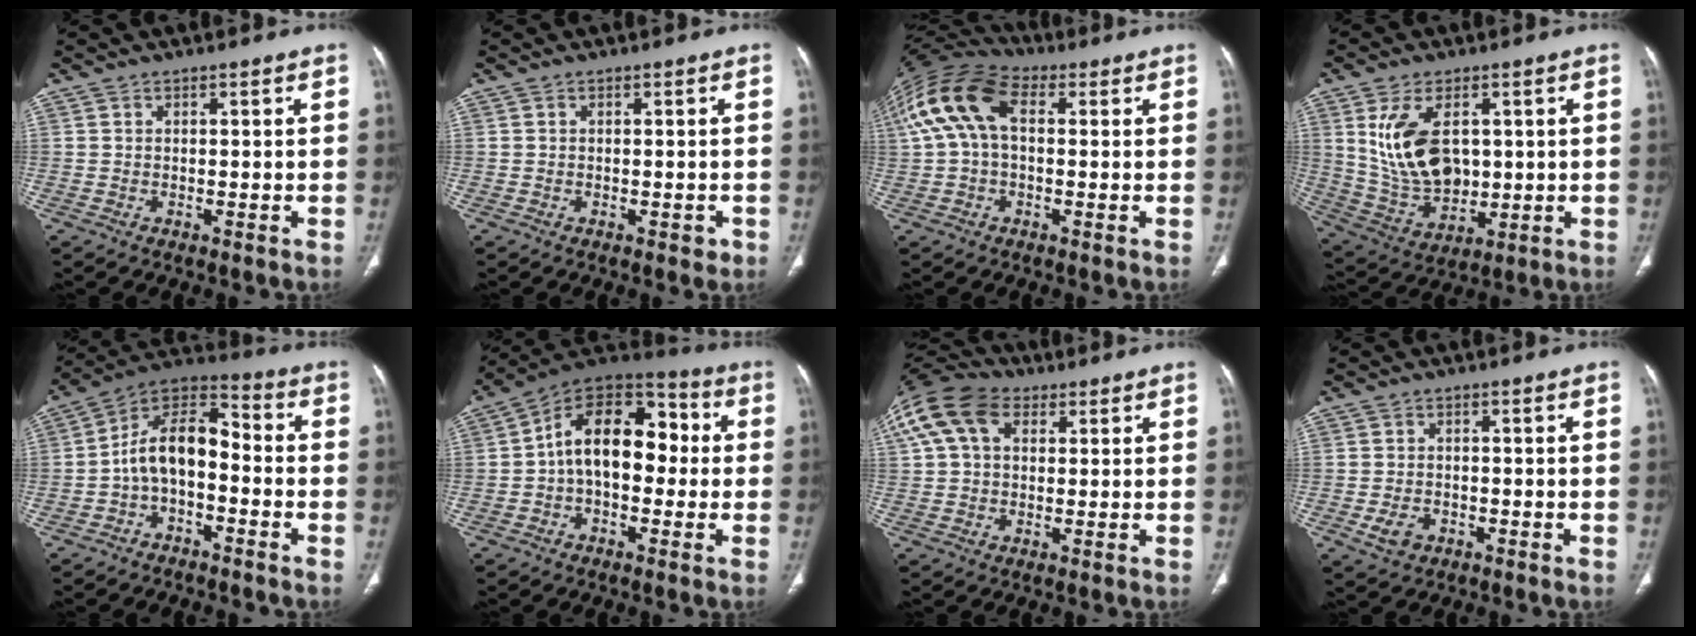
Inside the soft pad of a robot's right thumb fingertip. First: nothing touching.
{"total": 1.1, "force": [-0.5, 0.8, 0.7], "torque": [-0.005, 0.000, -0.003]}
{"total": 14.4, "force": [2.6, 8.8, 11.1], "torque": [-0.234, 0.044, 0.041]}
{"total": 13.8, "force": [2.9, 8.7, 10.4], "torque": [-0.178, -0.013, 0.074]}
{"total": 11.2, "force": [-2.5, 6.4, 8.8], "torque": [-0.142, 0.064, -0.056]}
{"total": 16.1, "force": [0.2, 10.1, 12.5], "torque": [-0.167, 0.049, -0.010]}
{"total": 14.4, "force": [5.0, 9.9, 9.3], "torque": [-0.202, 0.035, 0.086]}
{"total": 3.4, "force": [-1.3, 2.5, 1.8], "torque": [-0.033, 0.002, -0.017]}